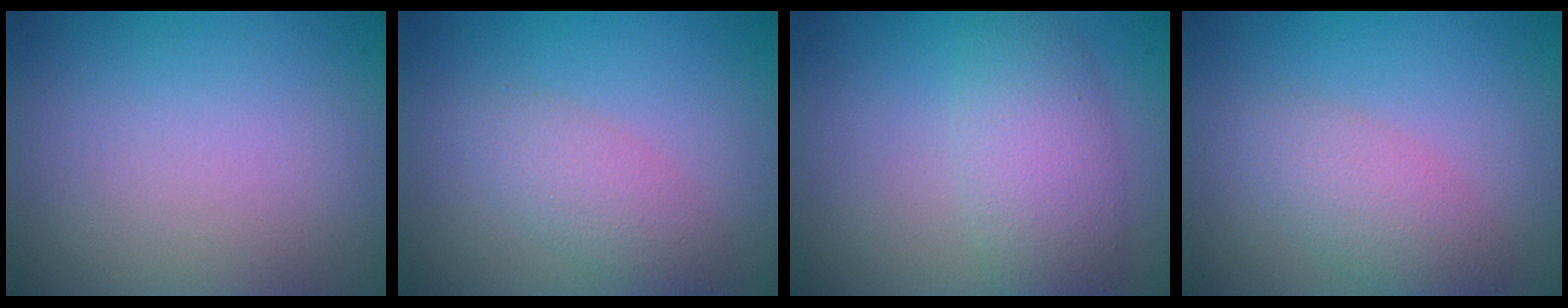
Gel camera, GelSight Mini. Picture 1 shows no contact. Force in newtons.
{"total": 2.6, "press": 2.6, "slide": 0.1}
{"total": 4.5, "press": 4.5, "slide": 0.2}
{"total": 3.0, "press": 3.0, "slide": 0.1}